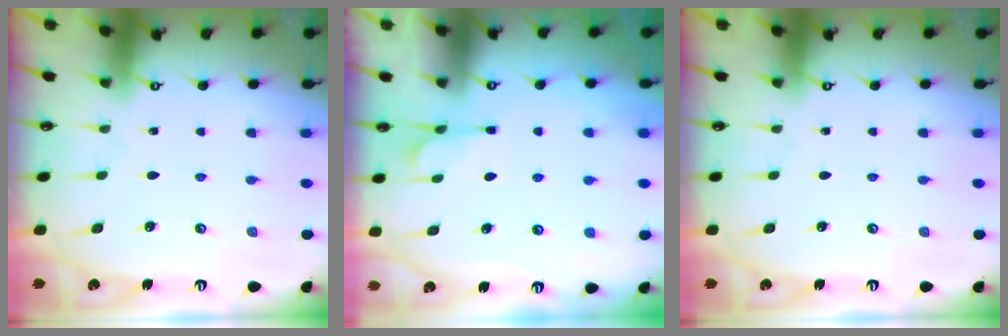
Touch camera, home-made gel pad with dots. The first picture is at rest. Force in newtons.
{"total": 1.3, "press": 0.2, "slide": 1.3}
{"total": 0.0}